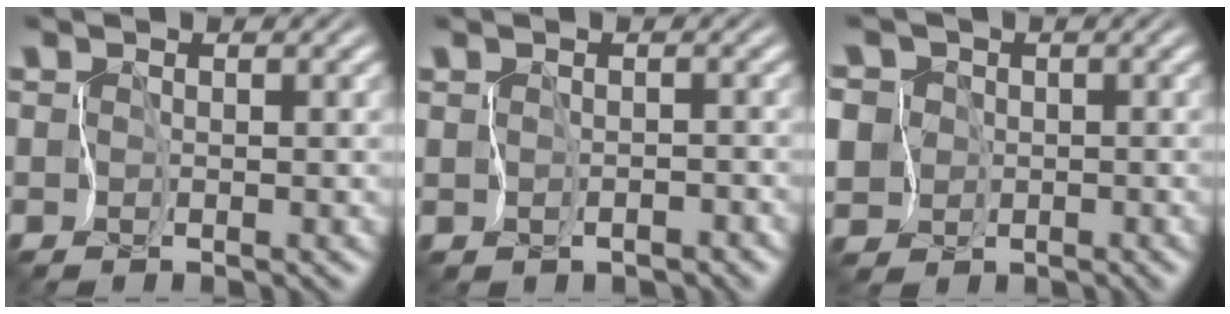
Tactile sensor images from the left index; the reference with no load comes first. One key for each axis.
{"total": 0.7, "fx": -0.4, "fy": 0.5, "fz": -0.2, "tx": 0.017, "ty": -0.008, "tz": -0.008}
{"total": 8.6, "fx": 1.4, "fy": 7.8, "fz": 3.3, "tx": -0.098, "ty": 0.013, "tz": 0.005}